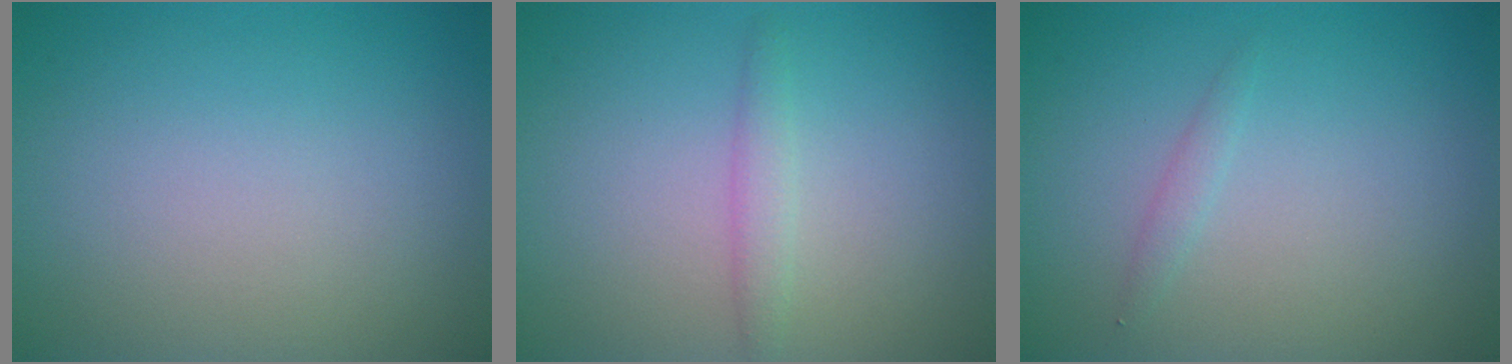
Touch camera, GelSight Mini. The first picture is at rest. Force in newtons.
{"total": 1.4, "press": 1.4, "slide": 0.0}
{"total": 0.8, "press": 0.8, "slide": 0.0}